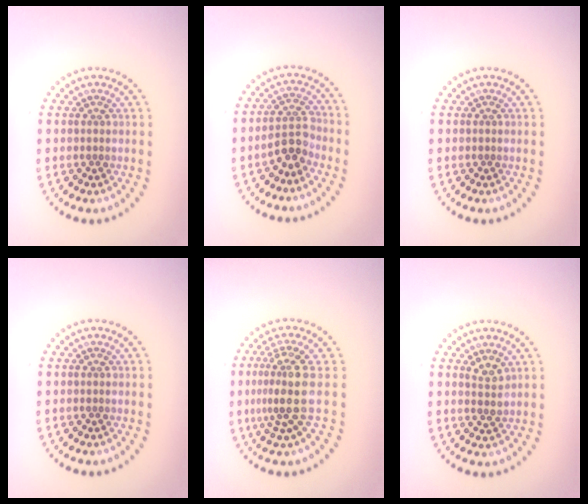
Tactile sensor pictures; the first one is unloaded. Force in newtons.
{"total": 2.8, "press": 2.5, "slide": 1.2}
{"total": 0.0}
{"total": 0.0}
{"total": 3.9, "press": 2.9, "slide": 2.7}
{"total": 1.6, "press": 1.4, "slide": 0.7}